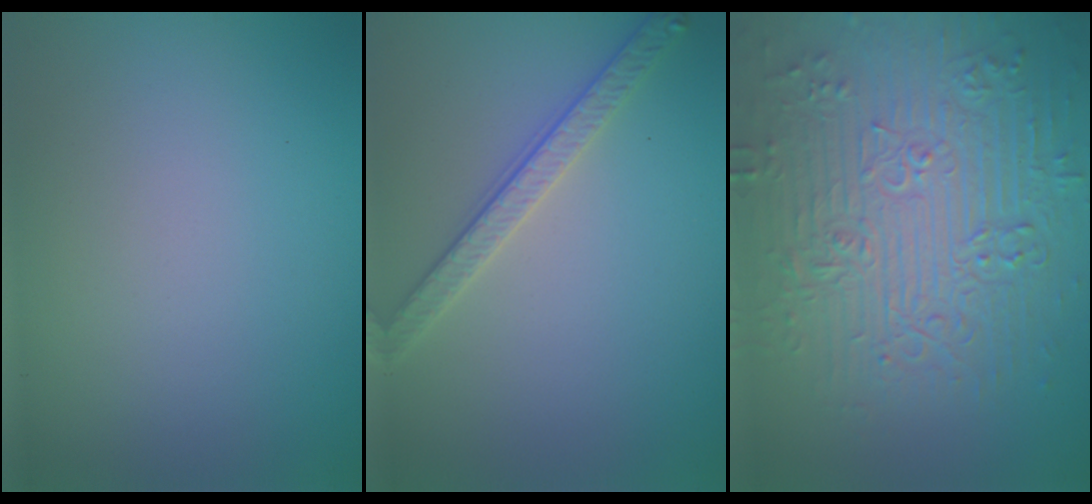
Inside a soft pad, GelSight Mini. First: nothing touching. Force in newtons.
{"total": 2.8, "press": 2.7, "slide": 0.7}
{"total": 9.8, "press": 6.9, "slide": 7.0}